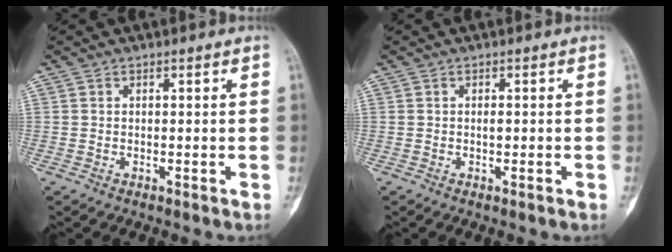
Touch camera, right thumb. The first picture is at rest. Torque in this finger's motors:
{"motor_torque": [0.39, 0.22, 0.20, -0.01, 0.08]}